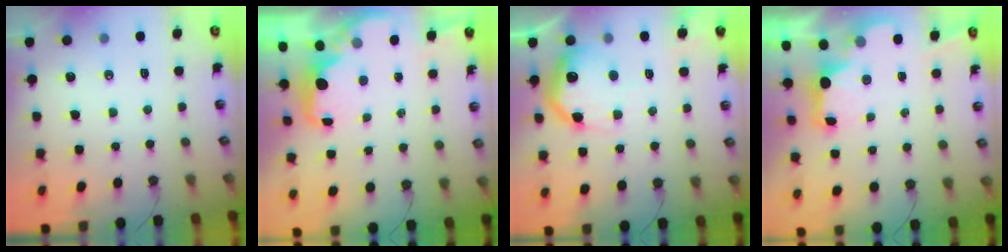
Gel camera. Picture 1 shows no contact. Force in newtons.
{"total": 1.6, "press": 1.4, "slide": 0.7}
{"total": 18.1, "press": 18.0, "slide": 1.3}
{"total": 2.4, "press": 2.3, "slide": 0.7}